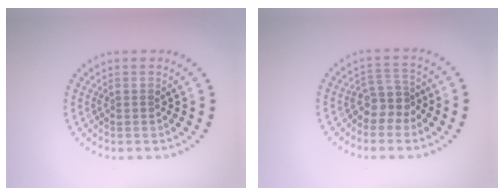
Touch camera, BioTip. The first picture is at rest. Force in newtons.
{"total": 2.5, "press": 2.1, "slide": 1.5}